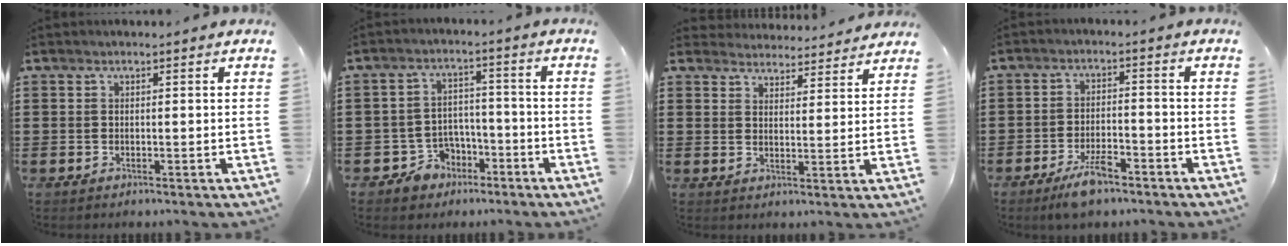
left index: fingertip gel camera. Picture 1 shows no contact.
{"total": 5.2, "force": [-3.5, 3.7, 1.1], "torque": [-0.034, 0.017, -0.068]}
{"total": 4.0, "force": [4.0, 0.3, -0.1], "torque": [-0.013, -0.019, 0.074]}
{"total": 5.0, "force": [-3.7, 1.4, 3.0], "torque": [-0.055, 0.009, -0.068]}